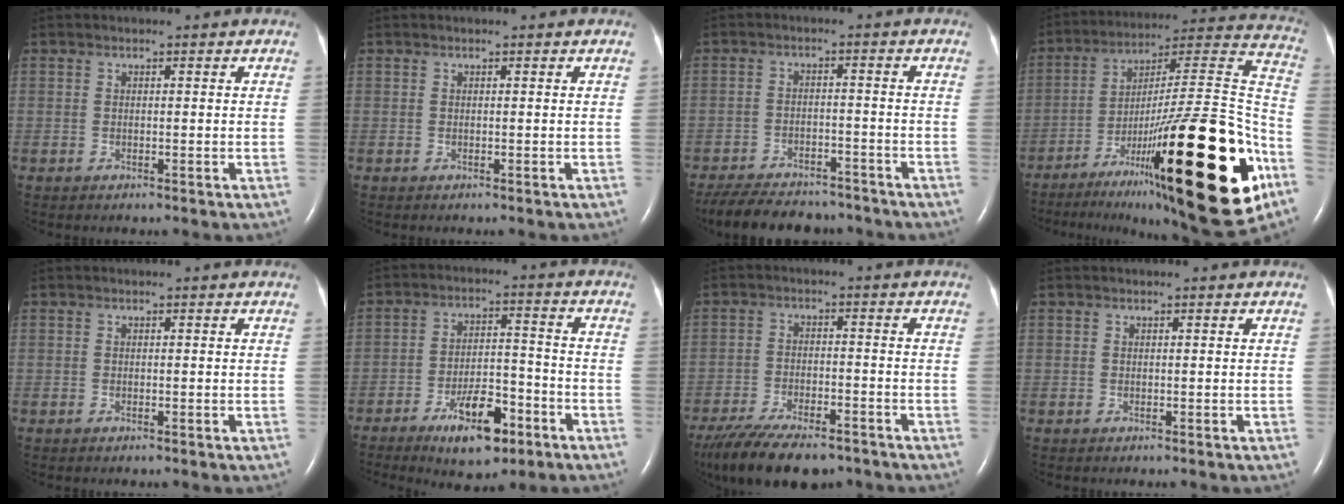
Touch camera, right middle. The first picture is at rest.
{"total": 0.0}
{"total": 14.1, "force": [-12.3, 4.7, 5.1], "torque": [-0.107, -0.003, -0.175]}
{"total": 36.0, "force": [-15.7, 5.2, 31.9], "torque": [-0.406, -0.012, -0.247]}
{"total": 0.0}
{"total": 10.5, "force": [-6.2, 3.4, 7.8], "torque": [-0.136, 0.001, -0.098]}
{"total": 15.3, "force": [-11.9, 5.0, 8.1], "torque": [-0.168, -0.022, -0.189]}
{"total": 0.0}